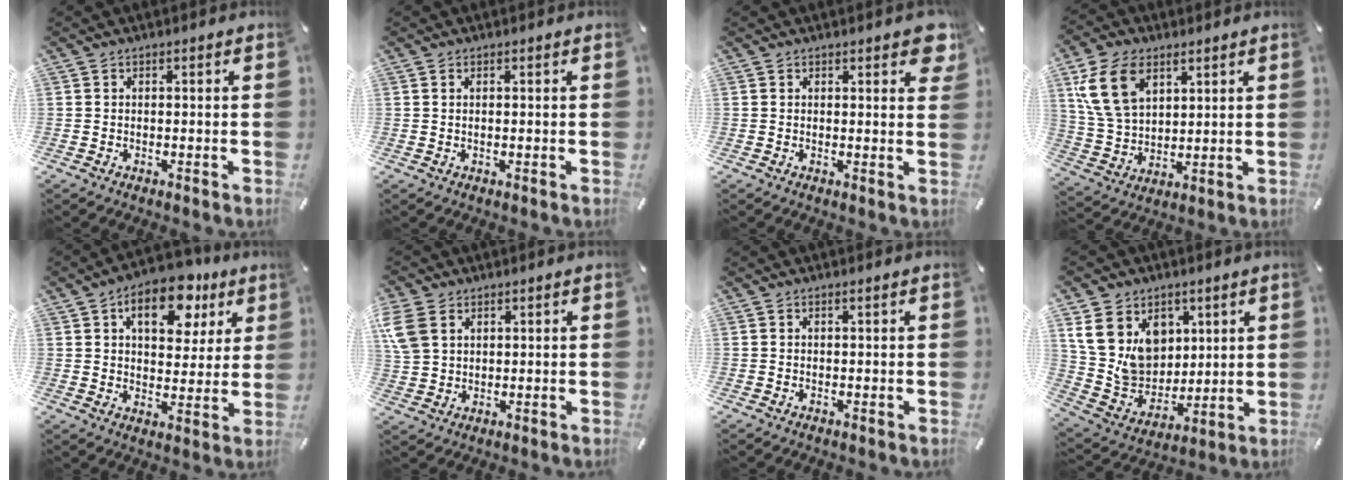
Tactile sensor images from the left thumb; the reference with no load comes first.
{"total": 0.9, "force": [0.2, 0.1, 0.8], "torque": [-0.016, -0.003, 0.004]}
{"total": 3.9, "force": [2.3, 1.6, 2.7], "torque": [-0.020, -0.013, 0.033]}
{"total": 12.1, "force": [5.6, 8.0, 7.2], "torque": [-0.192, -0.005, 0.104]}
{"total": 13.6, "force": [6.9, 8.3, 8.3], "torque": [-0.106, -0.029, 0.114]}
{"total": 7.6, "force": [3.2, 5.8, 3.6], "torque": [-0.101, 0.005, 0.062]}
{"total": 0.6, "force": [0.2, 0.0, 0.5], "torque": [-0.008, 0.000, 0.003]}
{"total": 16.0, "force": [6.9, 12.8, 6.6], "torque": [-0.153, -0.040, 0.136]}